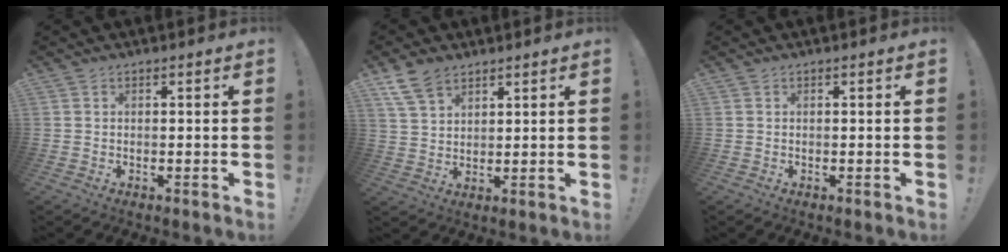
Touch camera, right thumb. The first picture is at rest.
{"total": 8.1, "force": [5.6, 4.5, 3.7], "torque": [-0.080, -0.016, 0.113]}
{"total": 0.0}